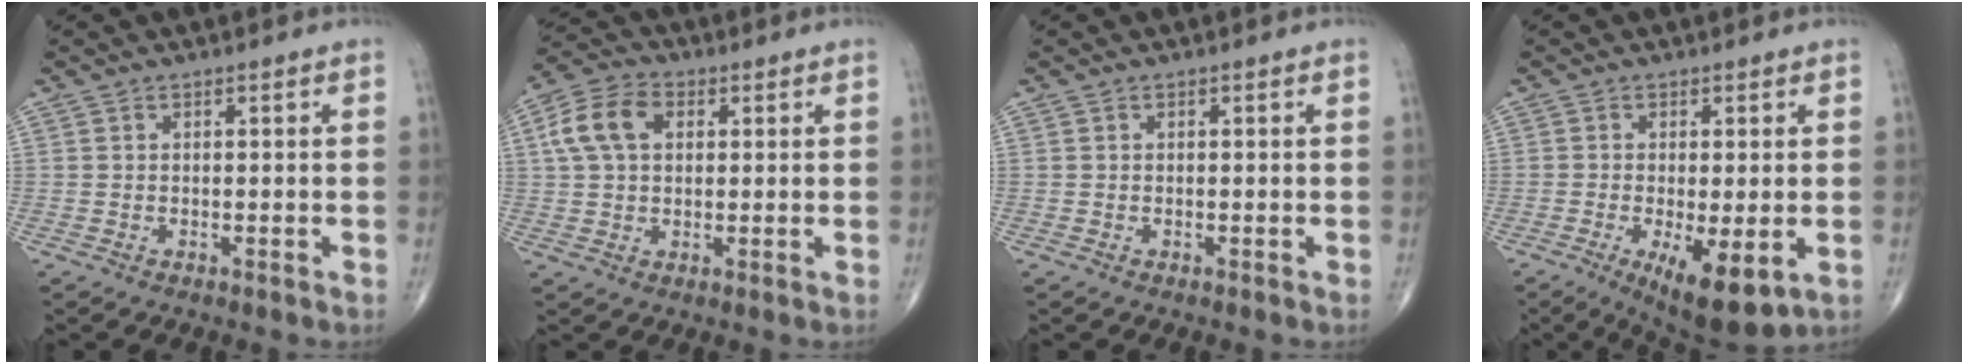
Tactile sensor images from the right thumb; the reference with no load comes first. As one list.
[{"total": 9.3, "force": [2.3, 6.3, 6.4], "torque": [-0.122, 0.018, 0.037]}, {"total": 0.0}, {"total": 9.9, "force": [-3.2, 3.4, 8.8], "torque": [-0.137, -0.019, -0.042]}]